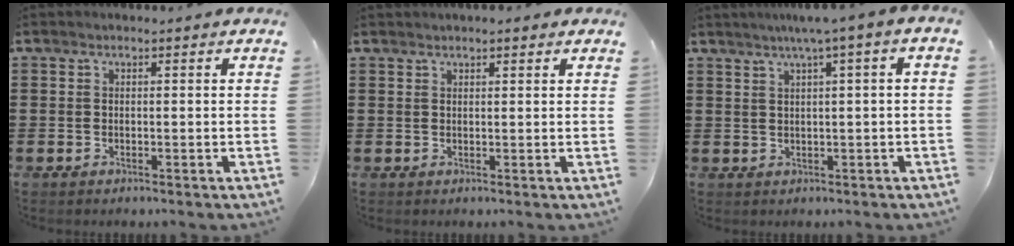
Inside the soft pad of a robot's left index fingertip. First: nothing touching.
{"total": 1.3, "force": [1.2, 0.2, 0.6], "torque": [-0.012, 0.002, 0.023]}
{"total": 2.9, "force": [0.7, -0.4, 2.8], "torque": [-0.052, -0.003, 0.008]}